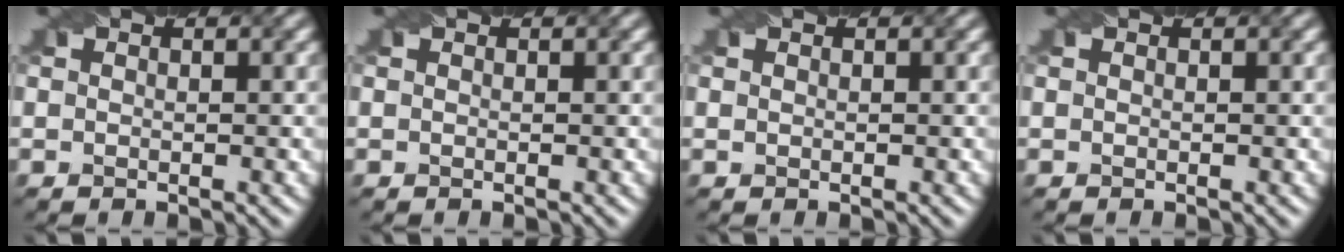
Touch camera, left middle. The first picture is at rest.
{"total": 0.0}
{"total": 0.0}
{"total": 0.0}